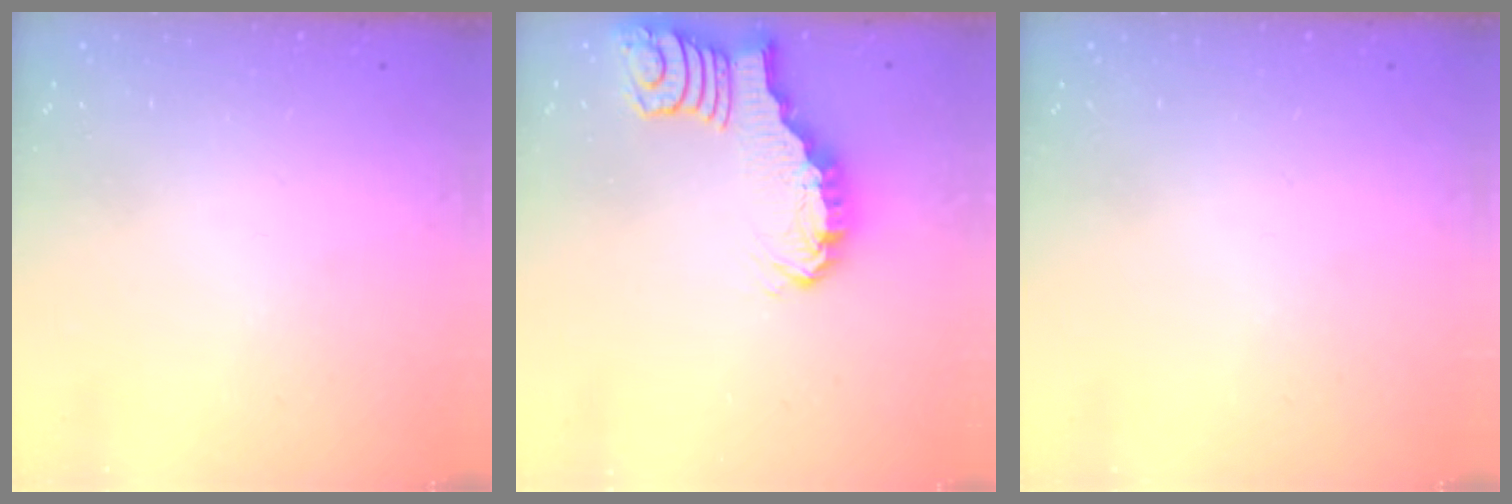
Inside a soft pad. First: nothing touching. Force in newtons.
{"total": 2.8, "press": 2.7, "slide": 0.4}
{"total": 0.0}